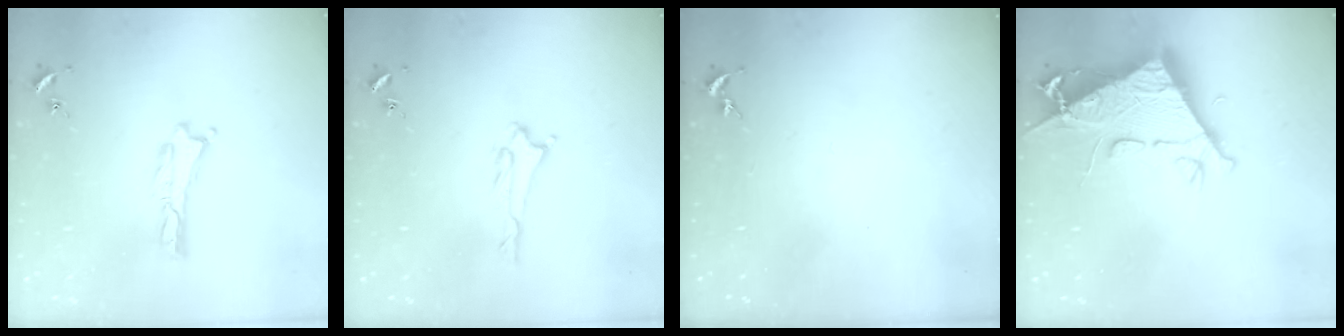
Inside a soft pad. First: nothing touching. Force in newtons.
{"total": 1.7, "press": 1.7, "slide": 0.3}
{"total": 0.0}
{"total": 10.1, "press": 10.0, "slide": 1.3}